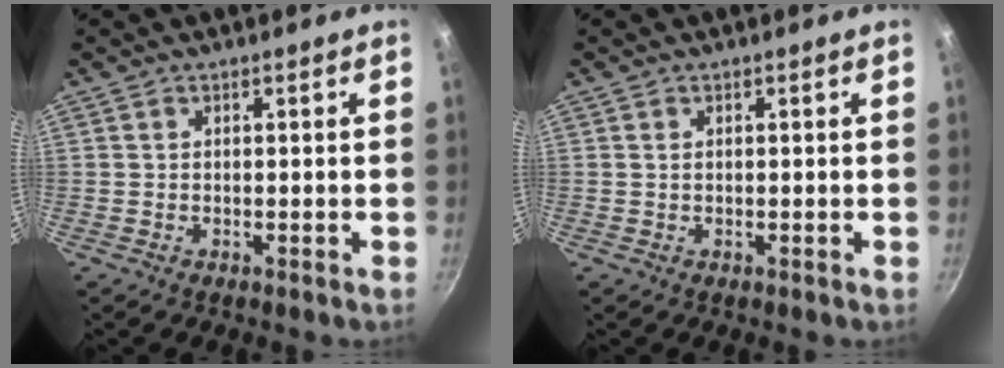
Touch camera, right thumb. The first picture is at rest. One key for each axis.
{"total": 0.6, "fx": 0.2, "fy": 0.4, "fz": 0.5, "tx": -0.009, "ty": 0.001, "tz": 0.004}